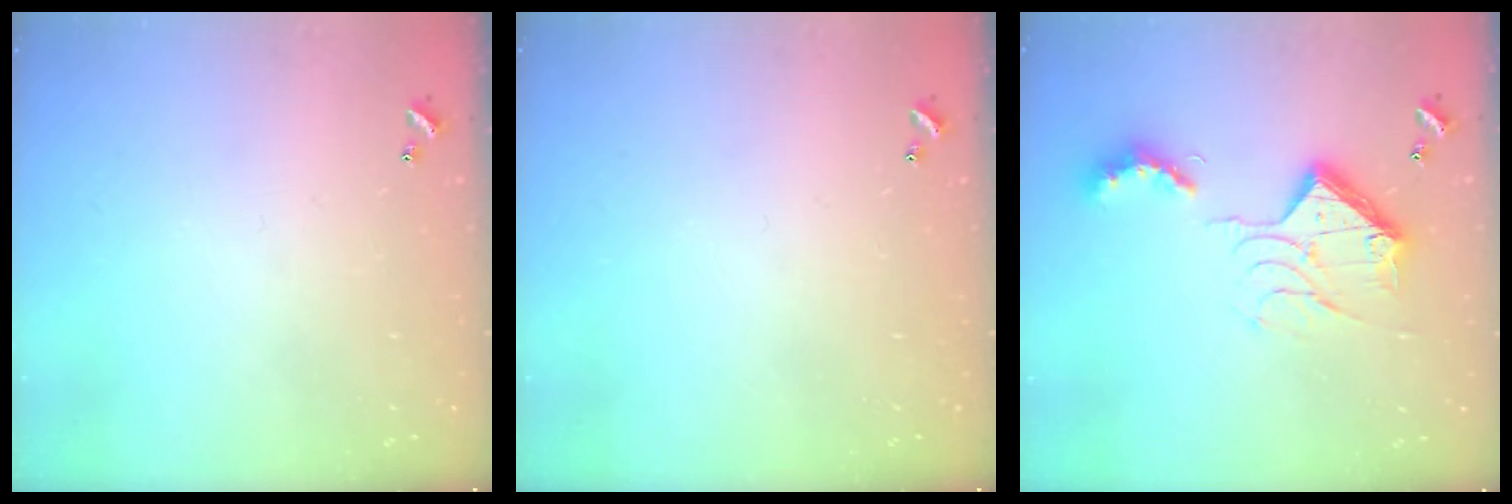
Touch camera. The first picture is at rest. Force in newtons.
{"total": 0.0}
{"total": 16.9, "press": 16.9, "slide": 0.7}